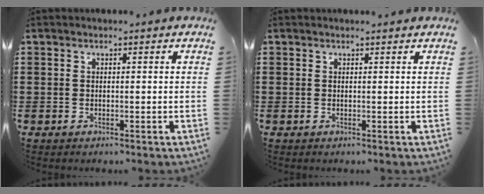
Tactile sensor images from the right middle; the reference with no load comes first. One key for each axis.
{"total": 0.0}